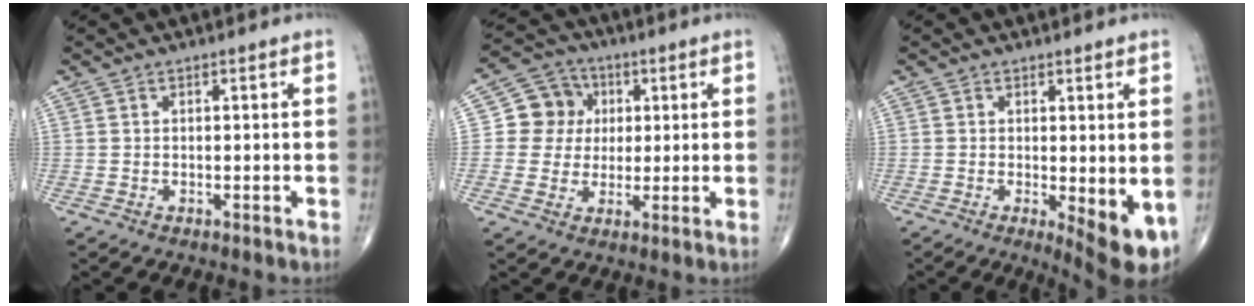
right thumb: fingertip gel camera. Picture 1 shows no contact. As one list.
[{"total": 8.7, "force": [1.4, 8.1, 2.7], "torque": [-0.003, 0.006, 0.015]}, {"total": 7.4, "force": [-1.3, 2.3, 7.0], "torque": [-0.091, -0.020, -0.013]}]